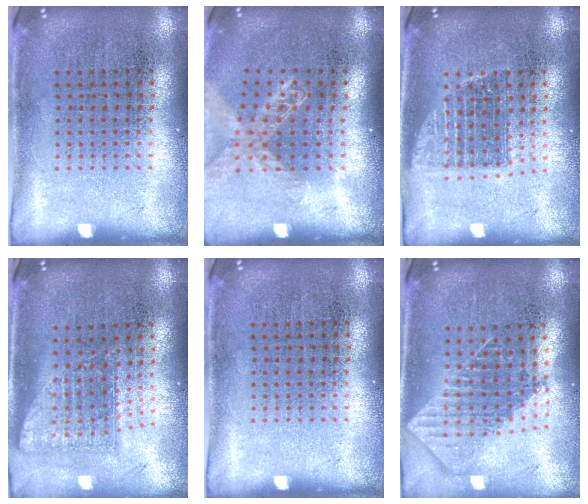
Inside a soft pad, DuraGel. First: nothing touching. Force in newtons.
{"total": 1.4, "press": 1.3, "slide": 0.4}
{"total": 1.2, "press": 1.0, "slide": 0.7}
{"total": 1.7, "press": 1.2, "slide": 1.1}
{"total": 0.0}
{"total": 1.9, "press": 1.5, "slide": 1.1}